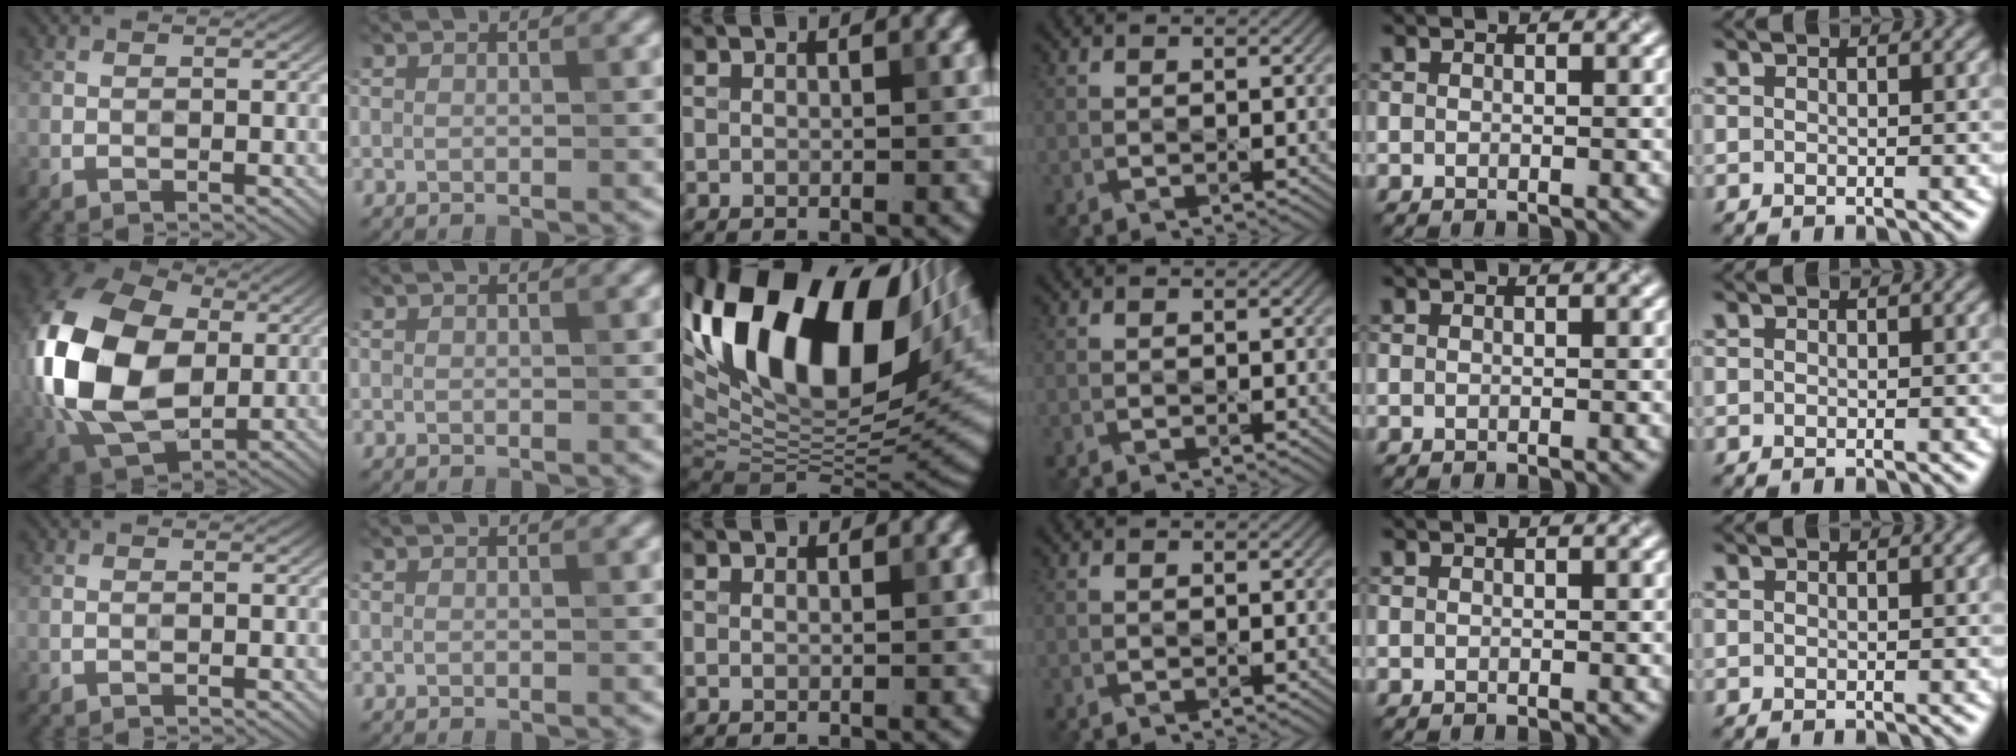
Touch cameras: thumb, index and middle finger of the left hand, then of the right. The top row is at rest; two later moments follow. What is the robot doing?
{"motion": "pour", "object": "watering can"}